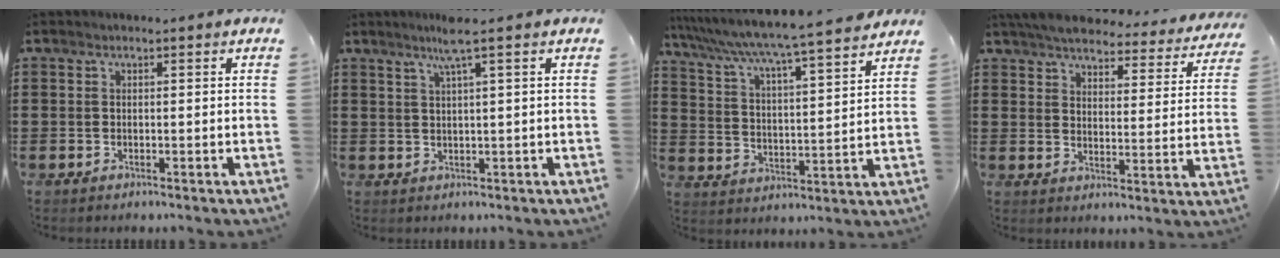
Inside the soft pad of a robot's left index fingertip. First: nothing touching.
{"total": 3.7, "force": [2.2, -0.5, 2.9], "torque": [-0.061, 0.000, 0.037]}
{"total": 5.3, "force": [4.8, -0.9, 2.0], "torque": [-0.063, -0.045, 0.071]}
{"total": 5.5, "force": [5.3, 0.7, 1.5], "torque": [-0.055, -0.030, 0.091]}